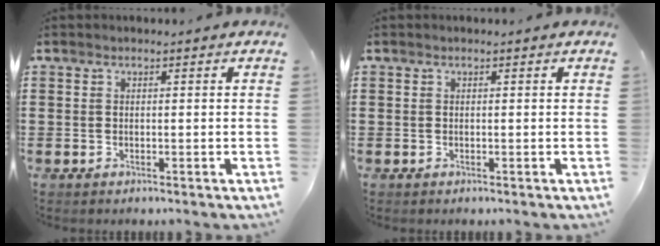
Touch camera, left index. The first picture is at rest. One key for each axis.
{"total": 0.0}